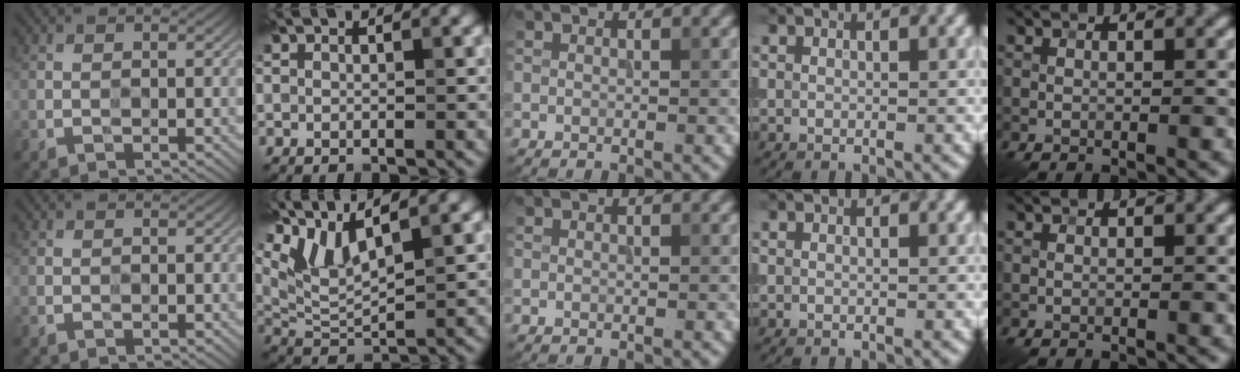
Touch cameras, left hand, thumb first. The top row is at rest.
{"index": {"total": 5.2, "force": [4.1, 1.1, 3.1], "torque": [-0.079, 0.010, 0.087]}}